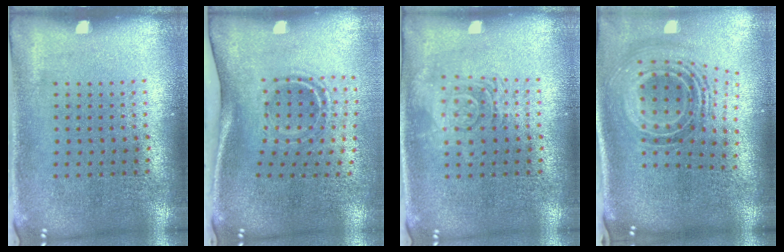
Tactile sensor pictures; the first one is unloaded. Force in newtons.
{"total": 2.0, "press": 1.2, "slide": 1.6}
{"total": 2.8, "press": 2.8, "slide": 0.5}
{"total": 1.9, "press": 1.4, "slide": 1.2}